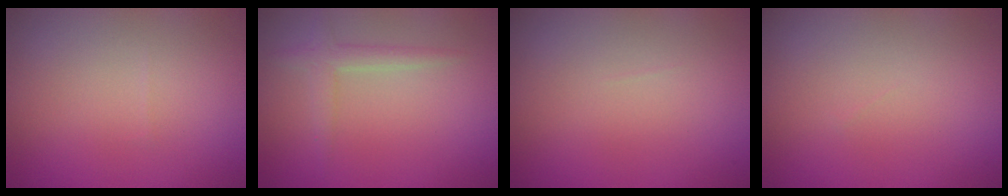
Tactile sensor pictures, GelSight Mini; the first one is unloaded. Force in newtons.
{"total": 1.9, "press": 1.9, "slide": 0.1}
{"total": 0.0}
{"total": 0.0}